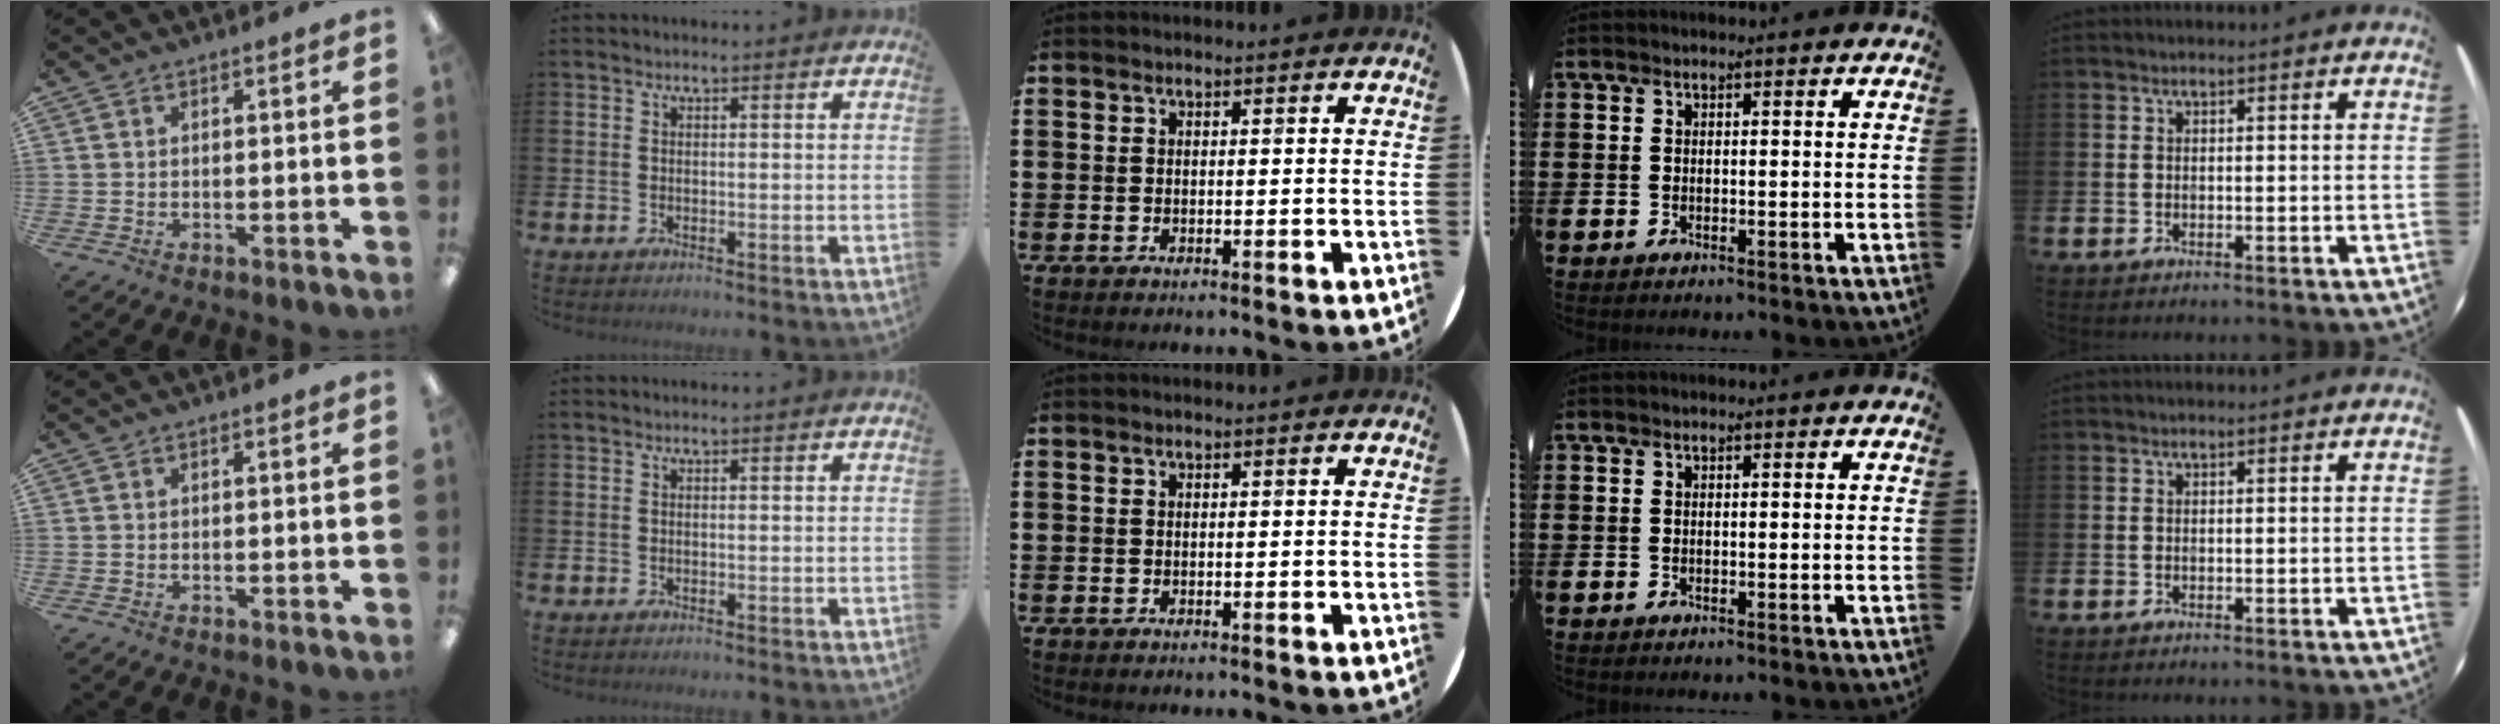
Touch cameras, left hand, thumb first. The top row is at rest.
{}